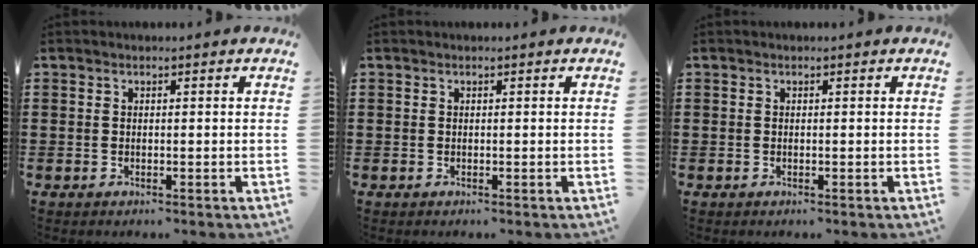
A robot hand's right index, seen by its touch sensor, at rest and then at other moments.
{"total": 0.0}
{"total": 0.0}